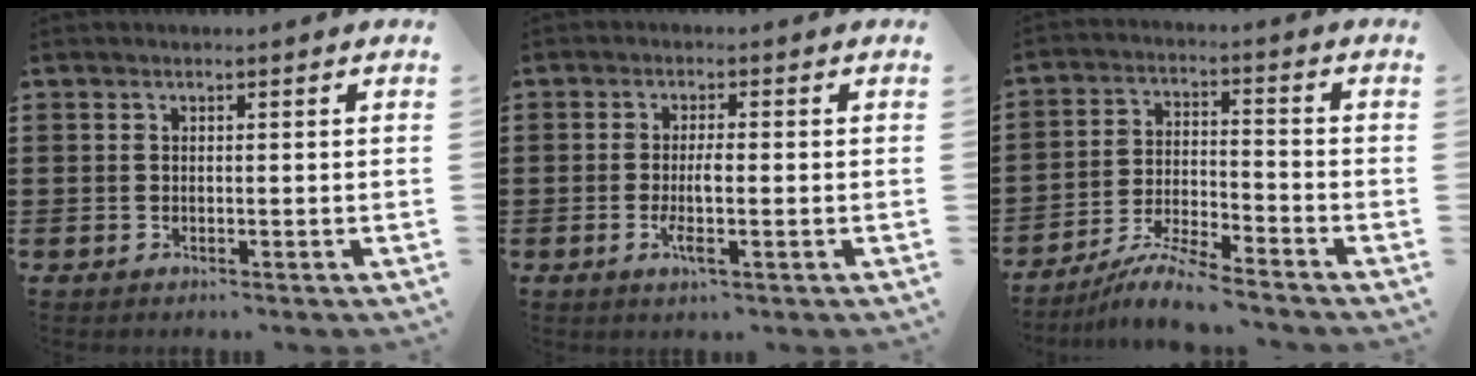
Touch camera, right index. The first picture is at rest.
{"total": 3.8, "force": [-0.8, 0.5, 3.6], "torque": [-0.078, -0.008, -0.020]}
{"total": 6.4, "force": [-6.0, -0.1, 2.1], "torque": [-0.048, -0.004, -0.118]}